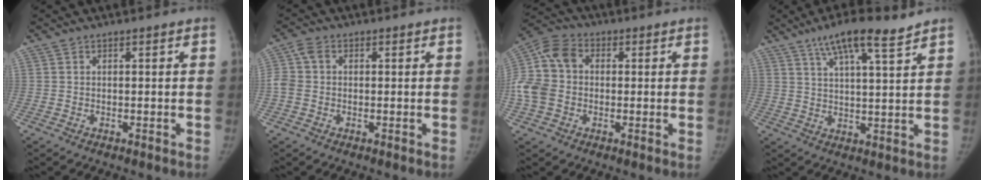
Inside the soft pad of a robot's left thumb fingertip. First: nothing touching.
{"total": 4.3, "force": [0.1, 3.5, 2.5], "torque": [-0.059, 0.012, -0.004]}
{"total": 12.0, "force": [-0.5, 9.6, 7.1], "torque": [-0.151, 0.030, -0.021]}
{"total": 10.5, "force": [7.3, 1.9, 7.3], "torque": [-0.114, -0.028, 0.122]}